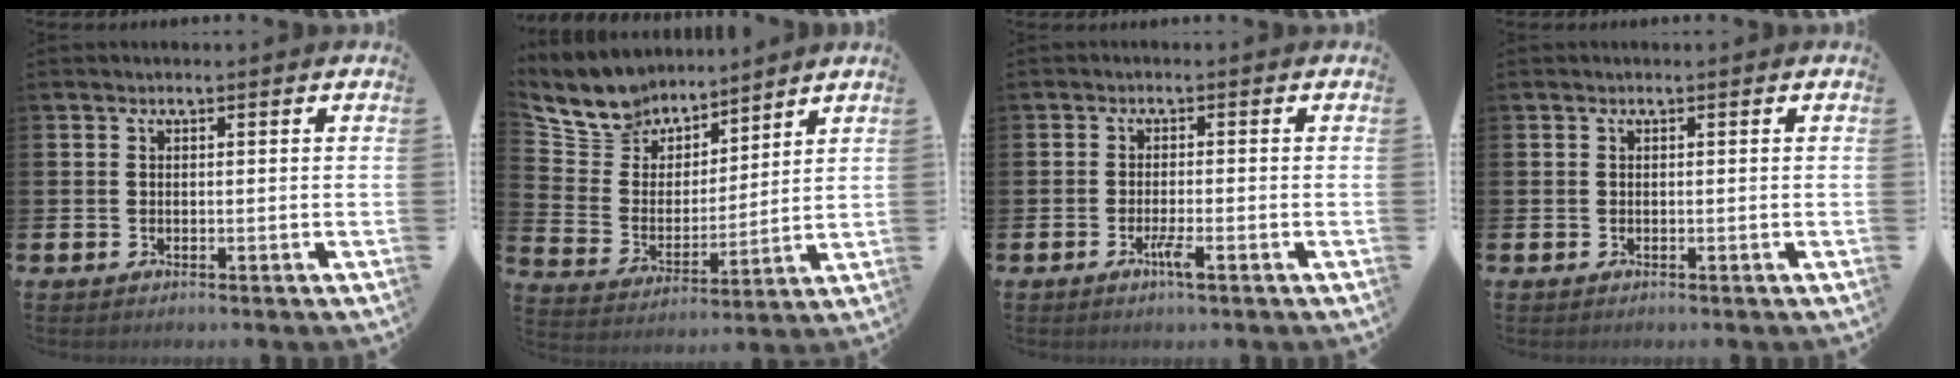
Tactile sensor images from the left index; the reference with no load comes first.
{"total": 8.4, "force": [7.7, 3.1, -0.7], "torque": [-0.042, -0.073, 0.143]}
{"total": 2.0, "force": [-1.2, 0.2, 1.6], "torque": [-0.032, -0.001, -0.020]}
{"total": 0.0}